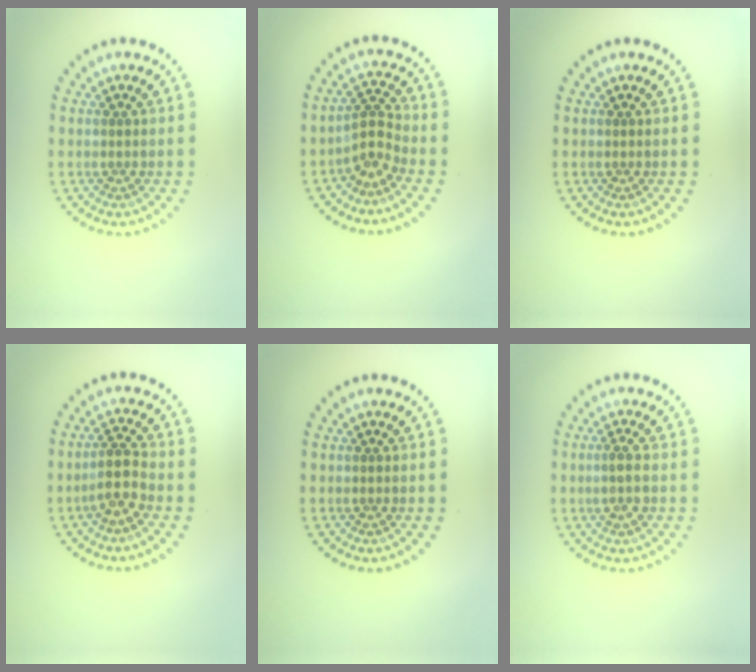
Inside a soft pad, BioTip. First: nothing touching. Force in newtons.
{"total": 2.5, "press": 1.8, "slide": 1.8}
{"total": 0.0}
{"total": 2.7, "press": 2.2, "slide": 1.5}
{"total": 0.0}
{"total": 1.6, "press": 1.5, "slide": 0.5}